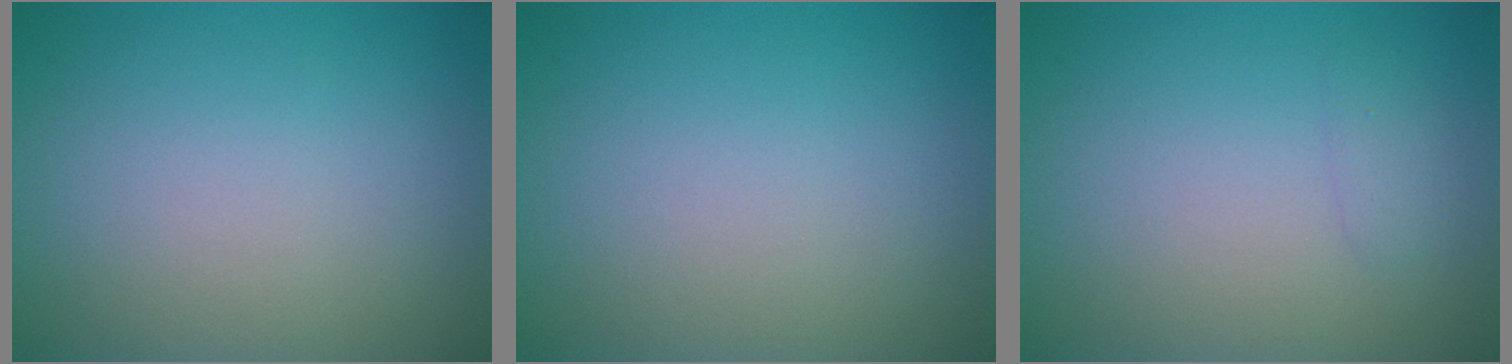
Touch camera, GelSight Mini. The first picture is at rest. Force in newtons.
{"total": 0.0}
{"total": 0.9, "press": 0.9, "slide": 0.1}